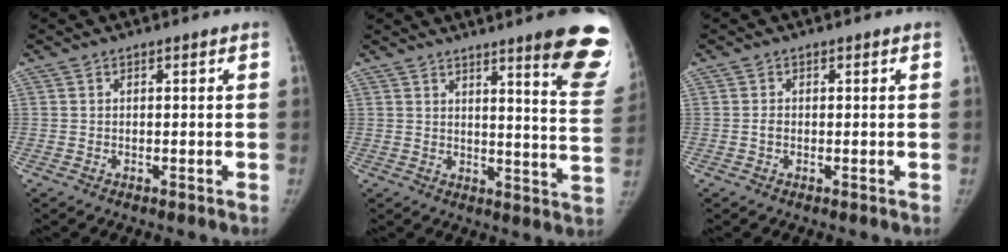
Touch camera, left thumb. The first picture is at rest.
{"total": 15.7, "force": [10.4, 1.8, 11.6], "torque": [-0.111, -0.066, 0.120]}
{"total": 1.1, "force": [-0.4, 1.0, 0.5], "torque": [0.000, 0.003, -0.006]}